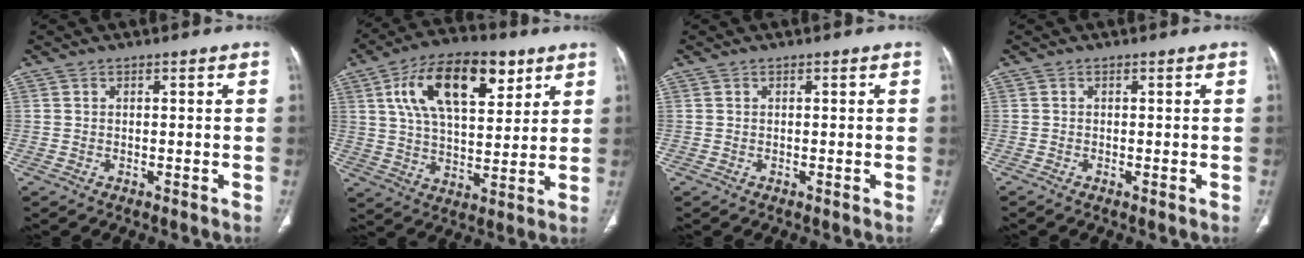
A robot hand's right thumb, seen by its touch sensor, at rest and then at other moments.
{"total": 19.1, "force": [8.3, 9.4, 14.4], "torque": [-0.214, -0.015, 0.141]}
{"total": 0.0}
{"total": 0.6, "force": [-0.3, 0.2, 0.5], "torque": [-0.014, -0.003, -0.007]}